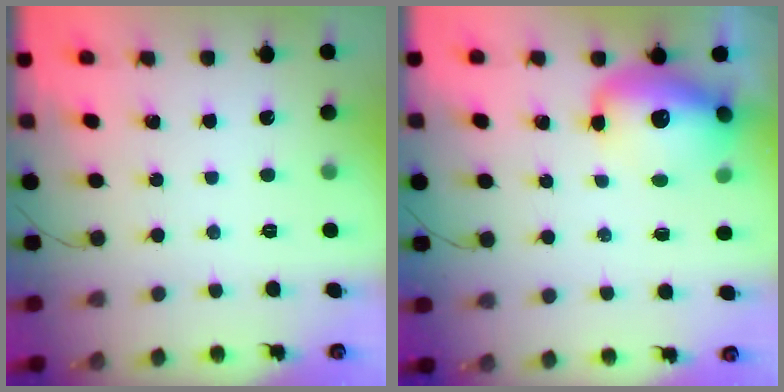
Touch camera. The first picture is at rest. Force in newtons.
{"total": 14.1, "press": 13.7, "slide": 3.3}